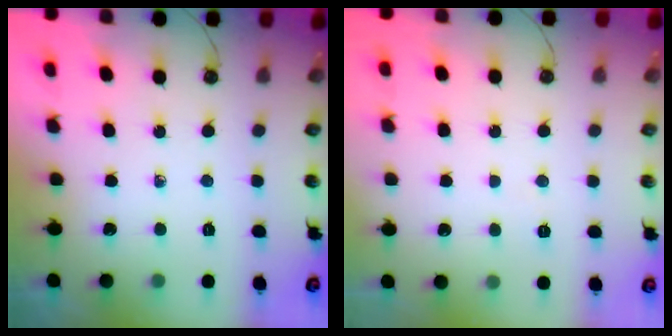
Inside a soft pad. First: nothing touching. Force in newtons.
{"total": 3.9, "press": 3.8, "slide": 0.7}